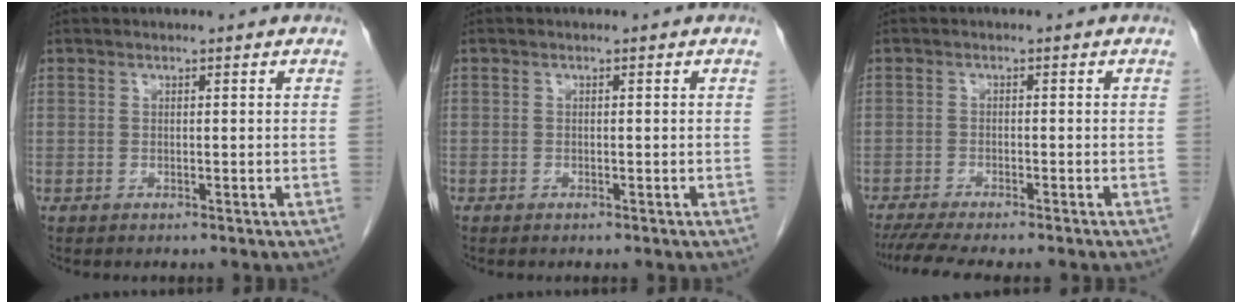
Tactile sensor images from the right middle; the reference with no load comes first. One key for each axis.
{"total": 0.0}
{"total": 8.8, "fx": -7.5, "fy": 0.8, "fz": 4.5, "tx": -0.061, "ty": -0.013, "tz": -0.115}